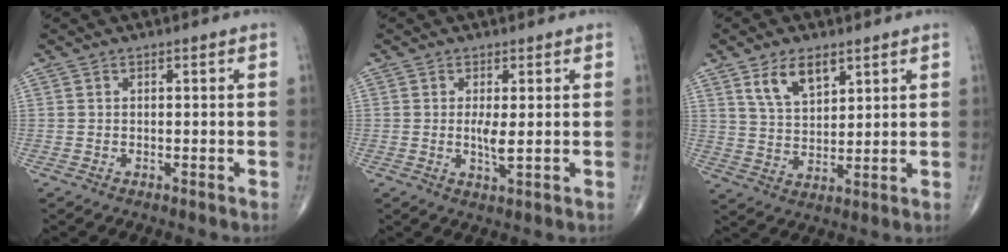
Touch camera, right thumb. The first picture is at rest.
{"total": 3.1, "force": [0.1, 0.5, 3.1], "torque": [-0.065, -0.011, 0.002]}
{"total": 7.9, "force": [4.5, 4.0, 5.1], "torque": [-0.074, -0.027, 0.088]}